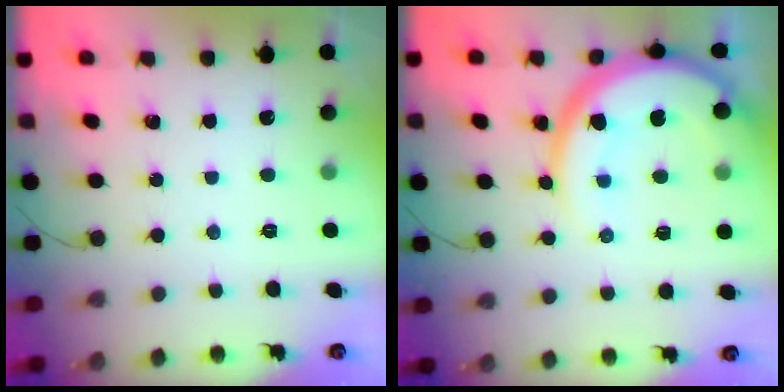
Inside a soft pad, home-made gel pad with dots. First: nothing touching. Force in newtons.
{"total": 15.3, "press": 15.2, "slide": 1.3}